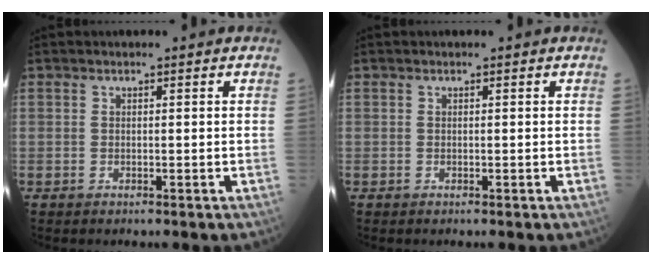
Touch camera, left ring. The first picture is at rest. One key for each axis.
{"total": 0.0}